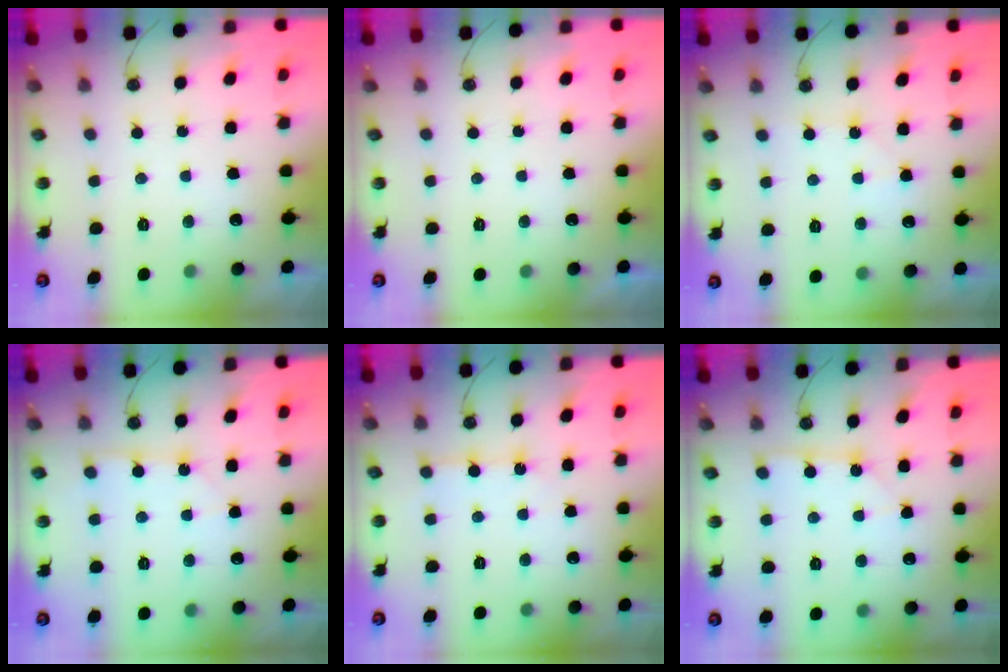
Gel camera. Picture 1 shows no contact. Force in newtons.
{"total": 0.0}
{"total": 3.3, "press": 3.2, "slide": 0.5}
{"total": 5.7, "press": 5.7, "slide": 0.5}
{"total": 3.9, "press": 3.8, "slide": 0.6}
{"total": 2.0, "press": 2.0, "slide": 0.3}